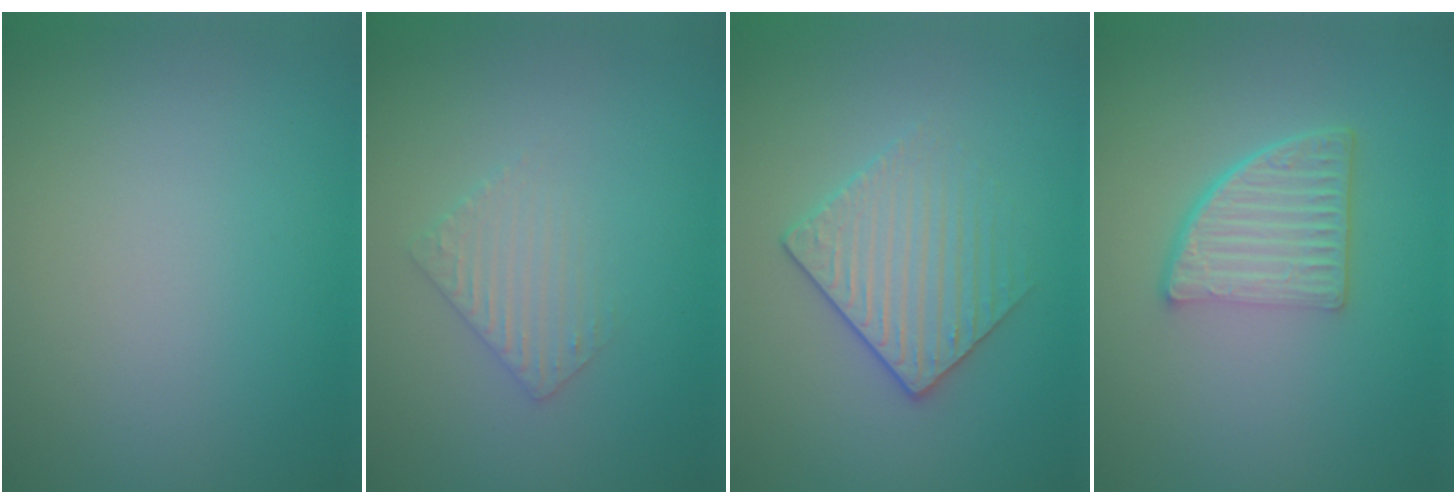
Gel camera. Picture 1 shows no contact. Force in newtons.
{"total": 1.9, "press": 1.9, "slide": 0.5}
{"total": 3.1, "press": 2.9, "slide": 1.2}
{"total": 4.8, "press": 3.3, "slide": 3.4}